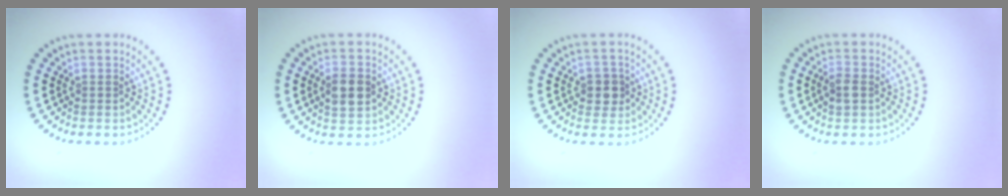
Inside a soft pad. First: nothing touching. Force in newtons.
{"total": 3.2, "press": 3.2, "slide": 0.2}
{"total": 2.1, "press": 2.0, "slide": 0.6}
{"total": 1.6, "press": 1.6, "slide": 0.3}